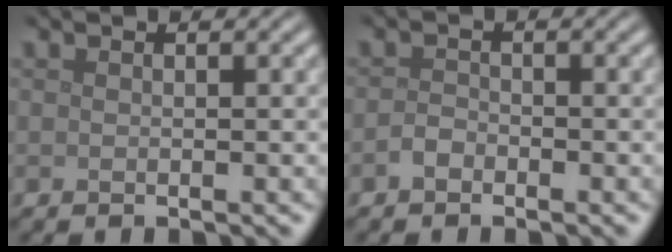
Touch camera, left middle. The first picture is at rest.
{"total": 1.1, "force": [-0.7, 0.6, 0.5], "torque": [-0.010, 0.002, -0.017]}